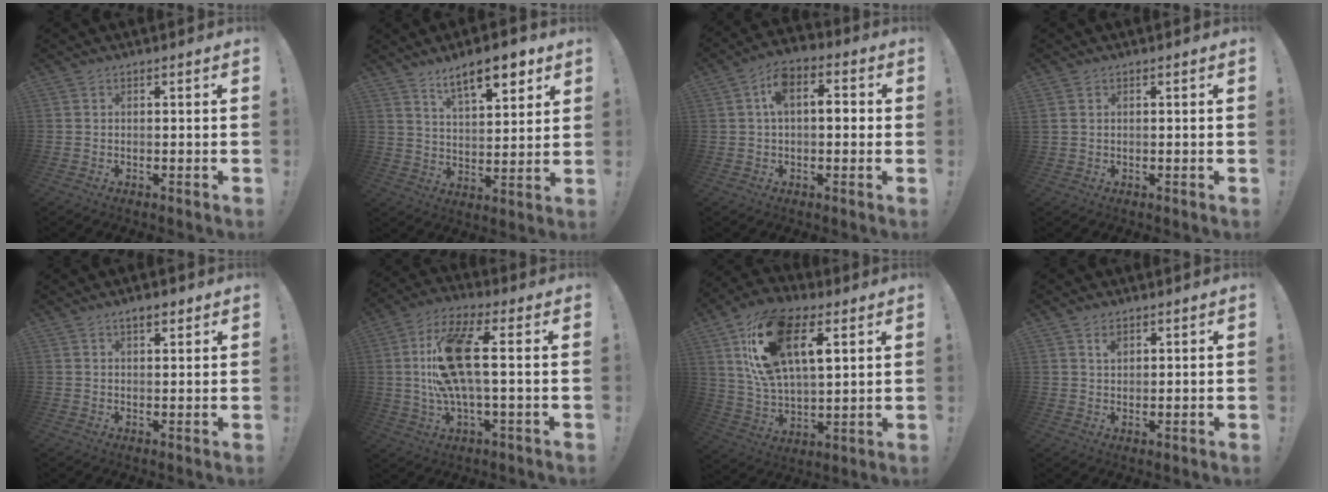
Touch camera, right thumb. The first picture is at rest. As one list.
[{"total": 12.4, "force": [8.0, 4.1, 8.5], "torque": [-0.124, -0.036, 0.134]}, {"total": 9.0, "force": [1.2, 5.3, 7.2], "torque": [-0.099, 0.008, 0.020]}, {"total": 1.5, "force": [0.6, 1.0, 1.0], "torque": [-0.025, 0.005, 0.014]}, {"total": 3.6, "force": [2.5, 1.3, 2.2], "torque": [-0.026, -0.012, 0.040]}, {"total": 17.2, "force": [1.9, 5.6, 16.2], "torque": [-0.293, -0.002, 0.027]}, {"total": 21.1, "force": [8.9, 11.3, 15.4], "torque": [-0.281, -0.026, 0.155]}, {"total": 2.6, "force": [1.8, 1.5, 1.1], "torque": [-0.002, -0.010, 0.029]}]